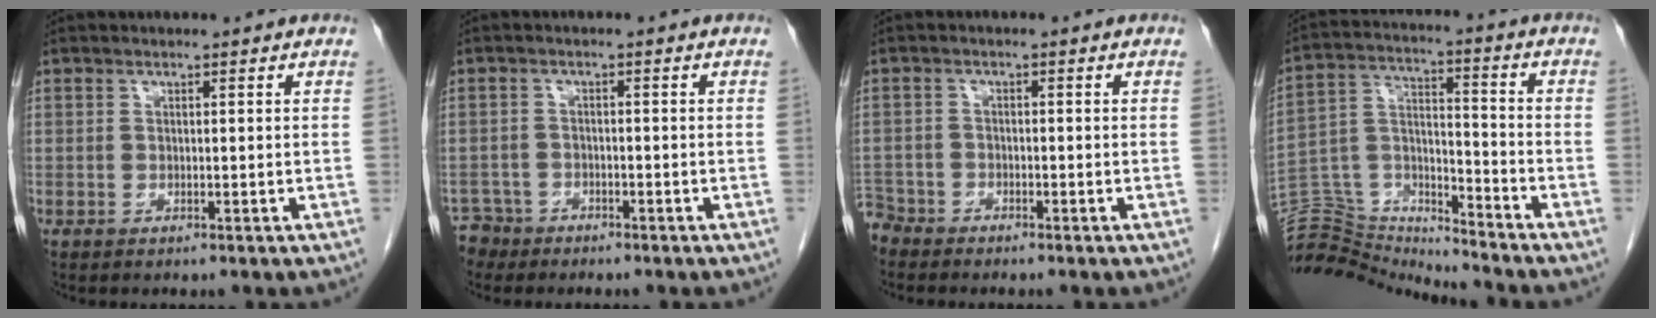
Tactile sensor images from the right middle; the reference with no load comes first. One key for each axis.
{"total": 3.3, "fx": -2.8, "fy": 1.6, "fz": -0.9, "tx": 0.014, "ty": 0.002, "tz": -0.055}
{"total": 3.4, "fx": -3.3, "fy": 0.9, "fz": -0.5, "tx": 0.008, "ty": -0.006, "tz": -0.067}
{"total": 11.7, "fx": -11.7, "fy": 0.5, "fz": -0.7, "tx": 0.007, "ty": 0.066, "tz": -0.217}